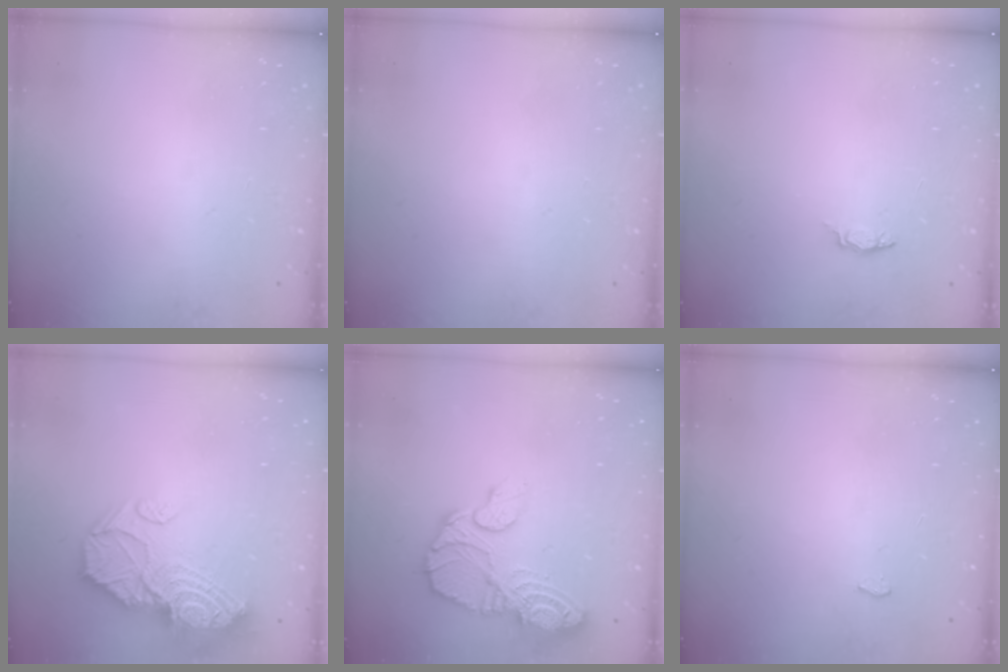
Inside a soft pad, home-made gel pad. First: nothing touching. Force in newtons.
{"total": 0.0}
{"total": 3.7, "press": 3.7, "slide": 0.3}
{"total": 18.3, "press": 18.2, "slide": 2.0}
{"total": 14.1, "press": 14.0, "slide": 1.5}
{"total": 2.1, "press": 2.1, "slide": 0.2}